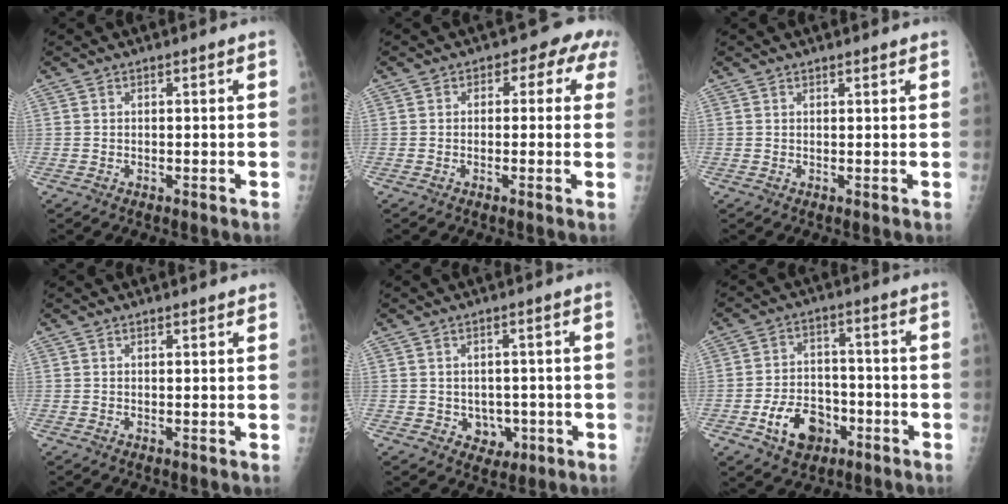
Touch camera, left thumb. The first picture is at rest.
{"total": 4.8, "force": [1.5, 3.5, 3.0], "torque": [0.014, 0.007, -0.001]}
{"total": 1.1, "force": [1.0, 0.2, 0.4], "torque": [-0.003, -0.002, 0.015]}
{"total": 1.4, "force": [1.3, 0.3, 0.5], "torque": [-0.002, -0.002, 0.018]}
{"total": 3.9, "force": [-0.8, 3.4, 1.8], "torque": [-0.002, 0.002, -0.001]}
{"total": 9.7, "force": [-4.1, 7.0, 5.3], "torque": [-0.063, 0.024, -0.066]}